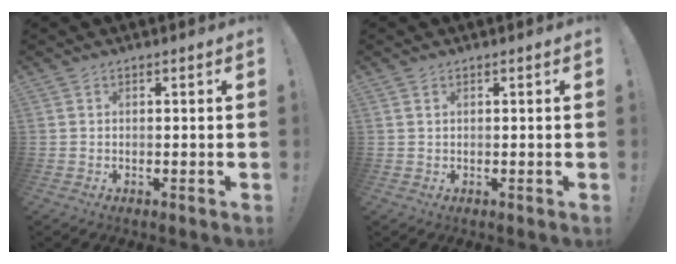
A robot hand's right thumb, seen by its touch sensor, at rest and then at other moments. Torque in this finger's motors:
{"motor_torque": [-0.10, -0.17, -0.19, 0.36, -0.07]}